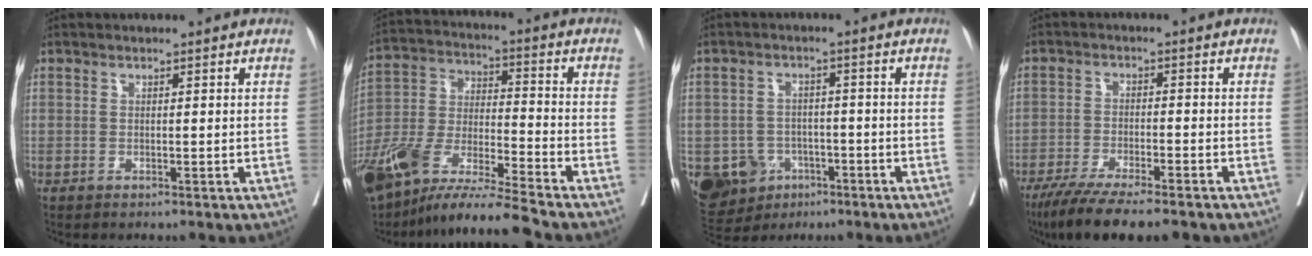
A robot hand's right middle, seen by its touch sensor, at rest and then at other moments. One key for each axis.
{"total": 15.3, "fx": -12.6, "fy": 0.3, "fz": 8.7, "tx": -0.180, "ty": -0.013, "tz": -0.237}
{"total": 10.2, "fx": -4.7, "fy": 8.4, "fz": 3.1, "tx": -0.075, "ty": 0.007, "tz": -0.065}
{"total": 12.6, "fx": -10.0, "fy": 2.0, "fz": 7.3, "tx": -0.120, "ty": -0.029, "tz": -0.157}